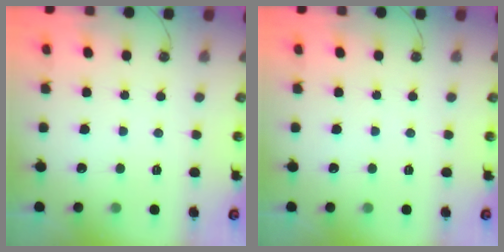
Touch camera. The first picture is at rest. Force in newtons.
{"total": 0.0}